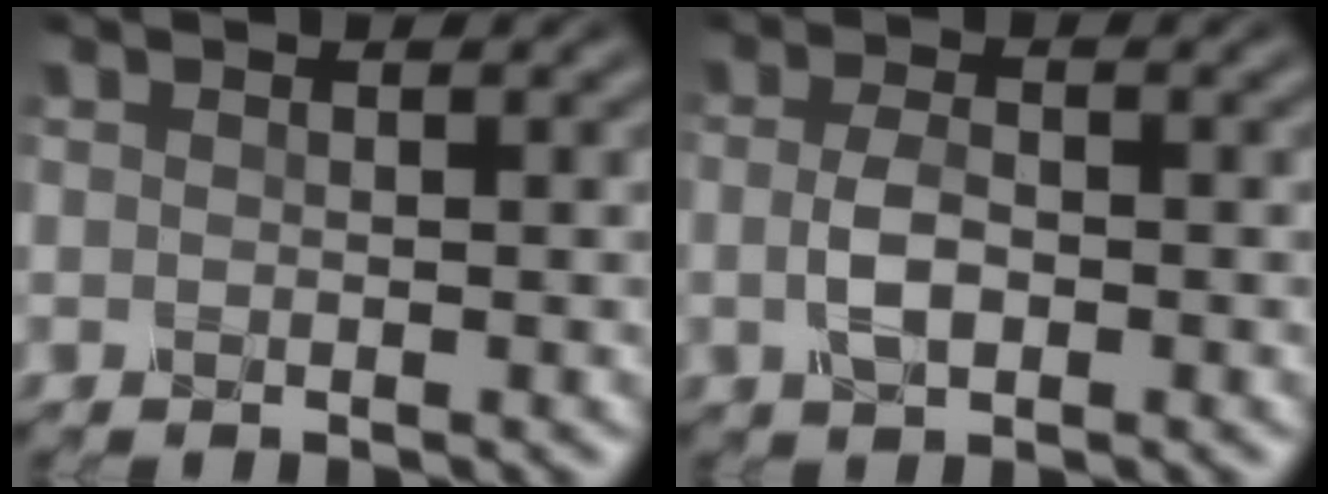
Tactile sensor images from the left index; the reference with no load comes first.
{"total": 2.8, "force": [-0.4, 1.5, 2.4], "torque": [-0.052, -0.001, -0.009]}